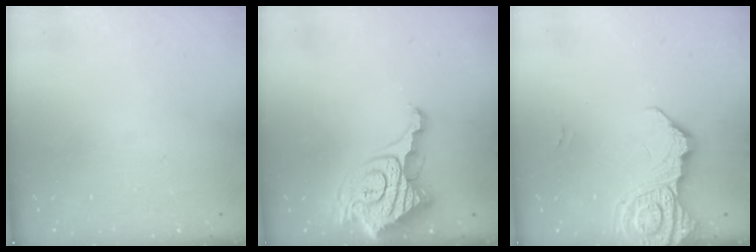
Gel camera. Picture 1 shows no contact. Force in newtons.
{"total": 16.6, "press": 16.5, "slide": 1.9}
{"total": 13.1, "press": 13.0, "slide": 1.3}